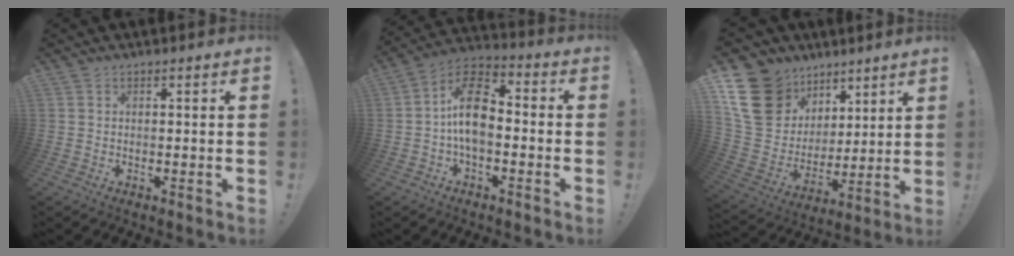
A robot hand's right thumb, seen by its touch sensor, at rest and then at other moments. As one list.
[{"total": 13.3, "force": [-0.7, 8.4, 10.3], "torque": [-0.183, 0.018, -0.012]}, {"total": 19.6, "force": [9.7, 15.3, 7.6], "torque": [-0.130, -0.055, 0.212]}]